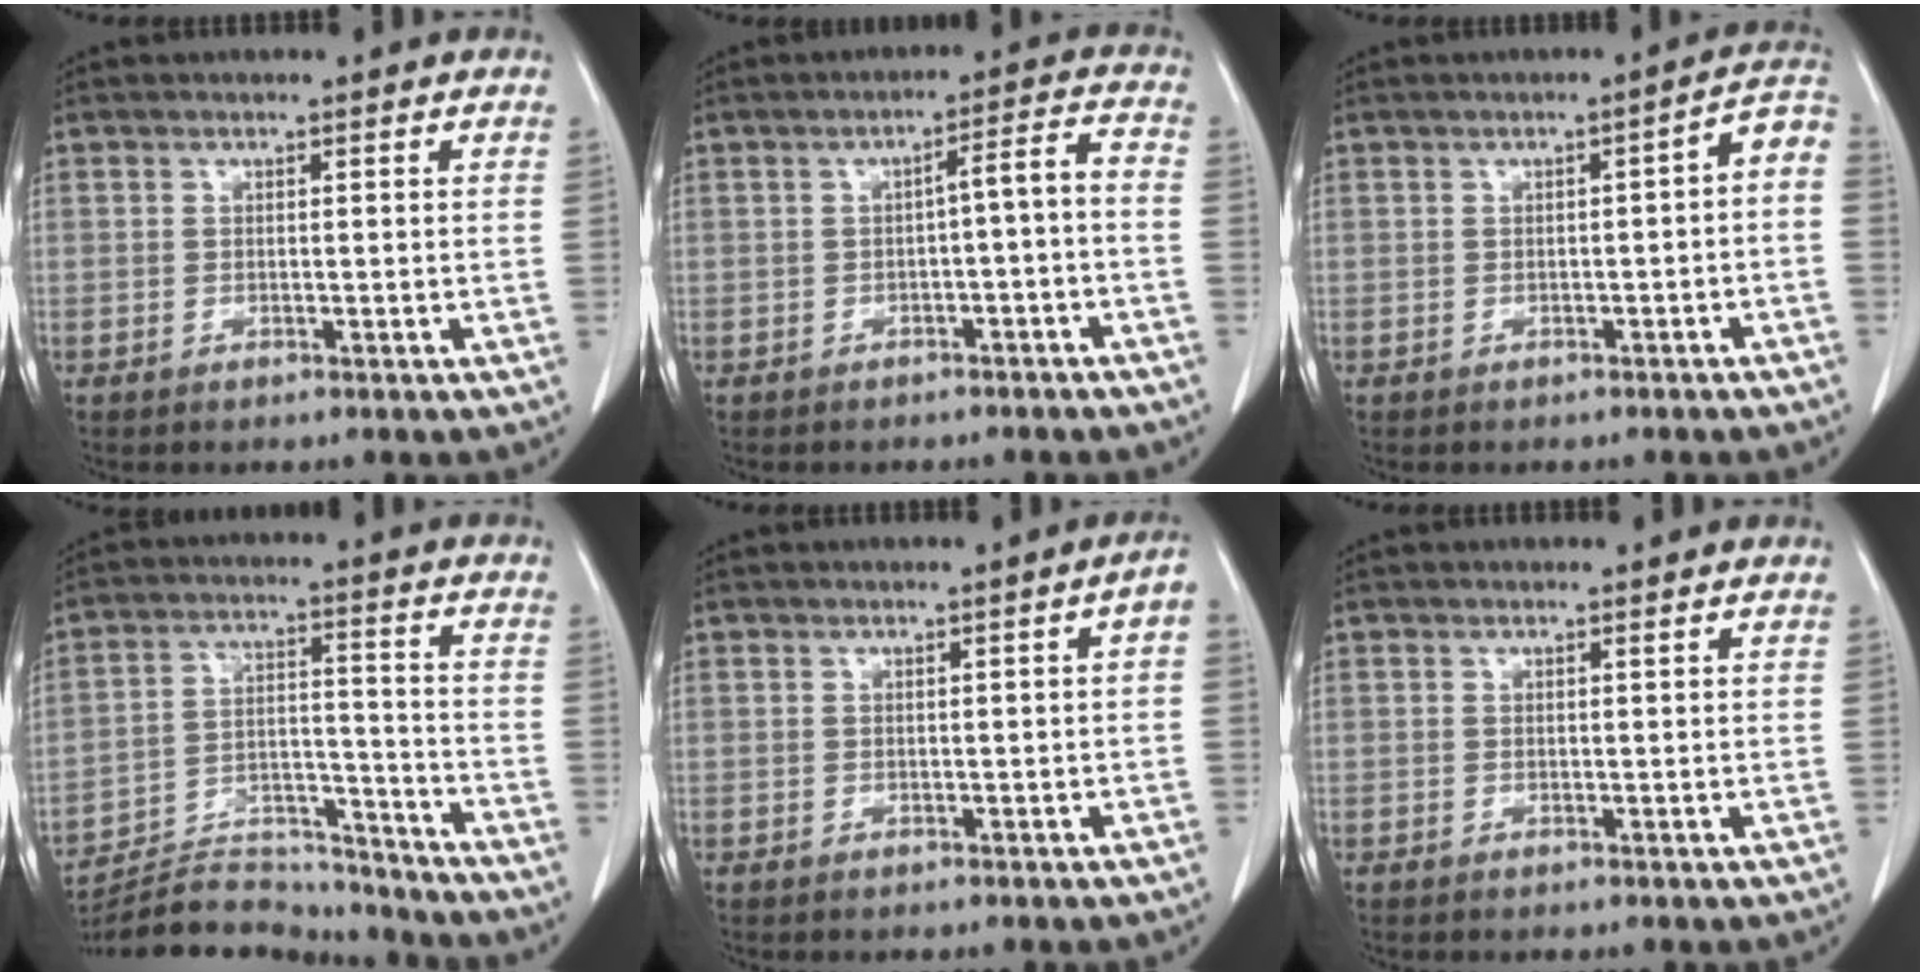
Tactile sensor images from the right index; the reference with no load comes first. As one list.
[{"total": 4.5, "force": [-1.8, 0.6, 4.1], "torque": [-0.057, 0.023, -0.023]}, {"total": 4.3, "force": [-1.5, 1.2, 3.8], "torque": [-0.044, 0.023, -0.019]}, {"total": 13.7, "force": [-13.6, 1.4, 0.7], "torque": [-0.013, 0.038, -0.220]}, {"total": 1.8, "force": [-0.2, 0.1, 1.8], "torque": [-0.017, 0.004, -0.002]}, {"total": 0.0}]